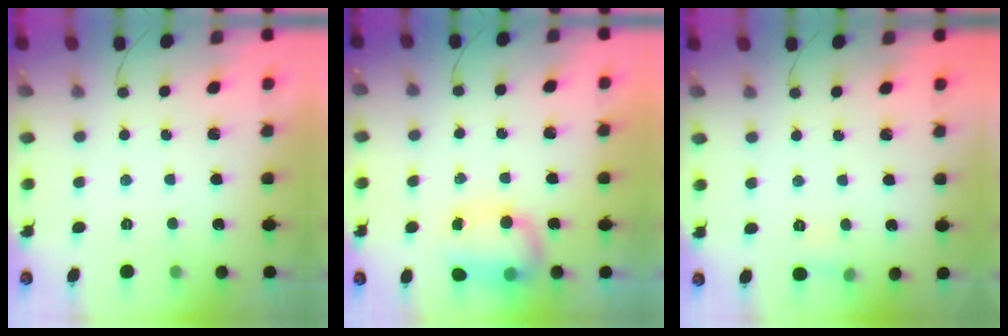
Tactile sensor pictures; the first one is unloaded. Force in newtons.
{"total": 11.9, "press": 9.7, "slide": 6.8}
{"total": 4.4, "press": 4.2, "slide": 1.3}